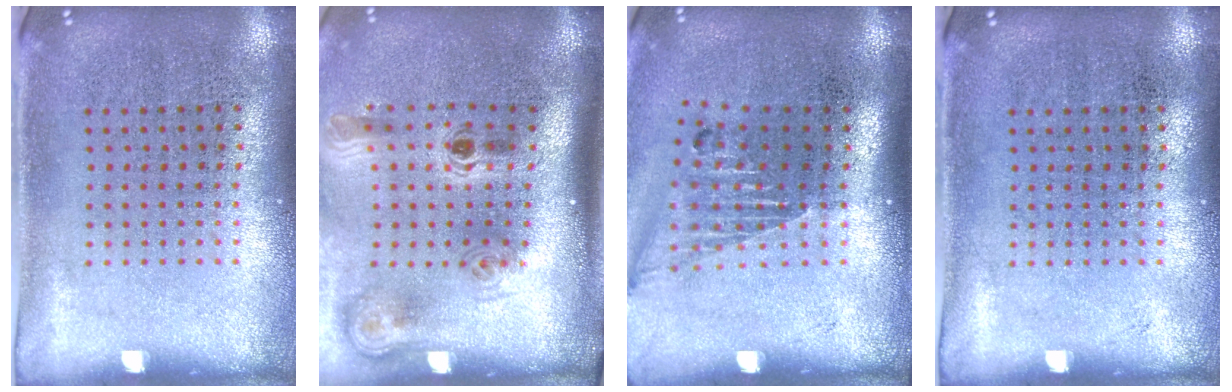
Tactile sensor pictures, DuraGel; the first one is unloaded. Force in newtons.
{"total": 2.2, "press": 1.5, "slide": 1.7}
{"total": 1.5, "press": 1.2, "slide": 0.9}
{"total": 0.0}